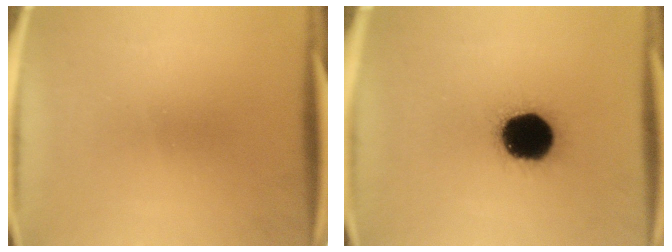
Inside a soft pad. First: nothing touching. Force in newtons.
{"total": 18.3}